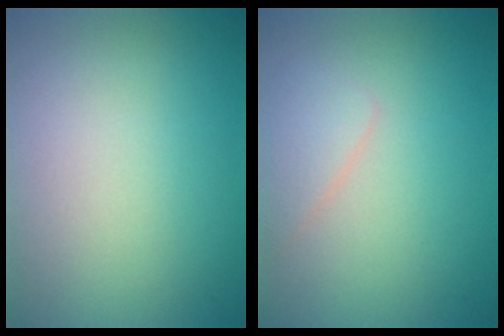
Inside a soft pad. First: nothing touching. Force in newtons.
{"total": 1.7, "press": 1.7, "slide": 0.1}